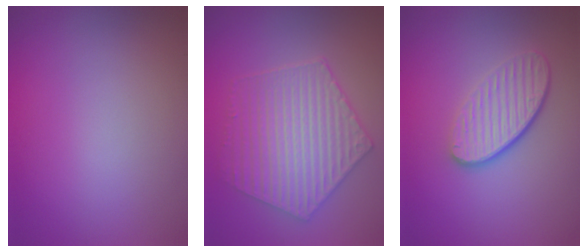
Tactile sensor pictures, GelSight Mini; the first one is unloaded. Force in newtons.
{"total": 5.9, "press": 4.8, "slide": 3.6}
{"total": 4.1, "press": 3.0, "slide": 2.9}